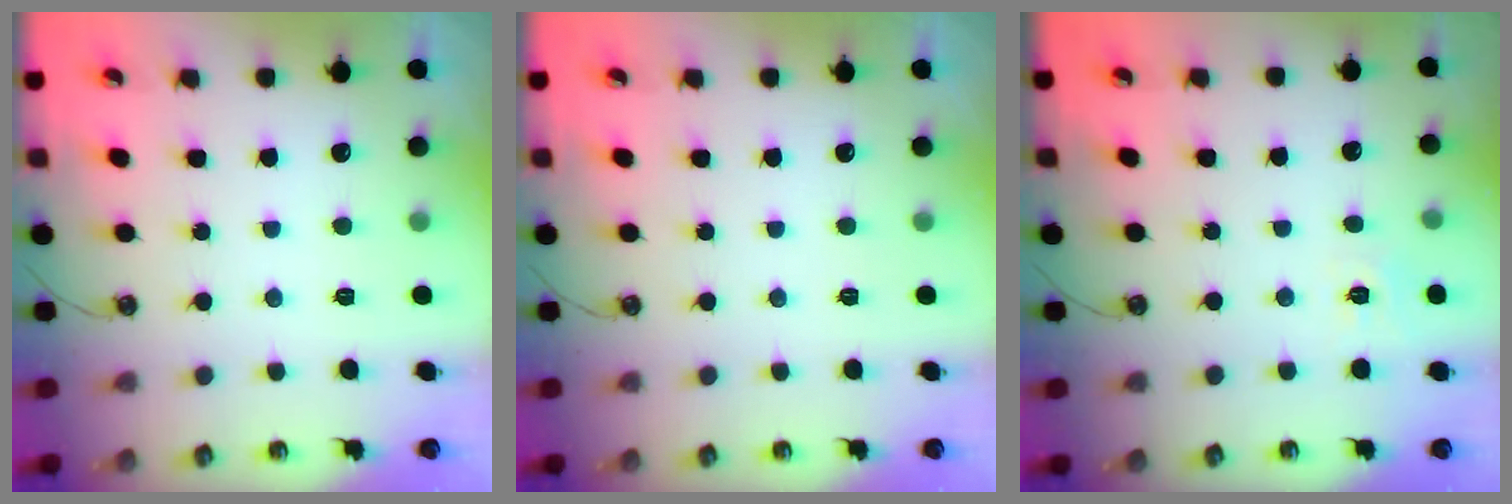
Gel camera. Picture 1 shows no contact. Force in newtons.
{"total": 0.0}
{"total": 6.2, "press": 6.1, "slide": 0.6}